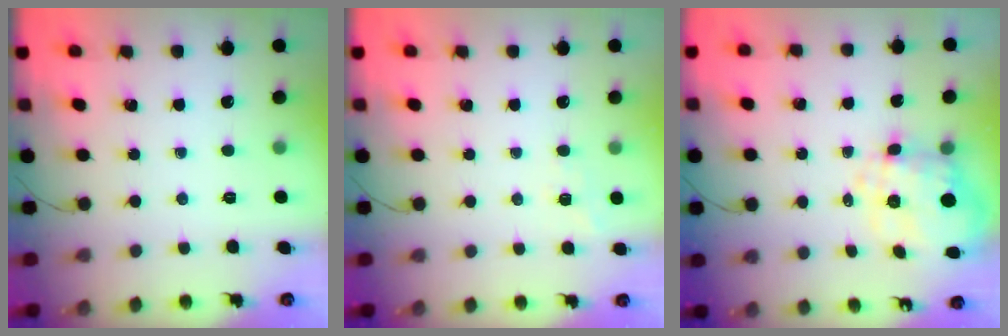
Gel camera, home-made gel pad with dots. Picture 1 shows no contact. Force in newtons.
{"total": 2.7, "press": 2.2, "slide": 1.6}
{"total": 3.8, "press": 3.0, "slide": 2.3}